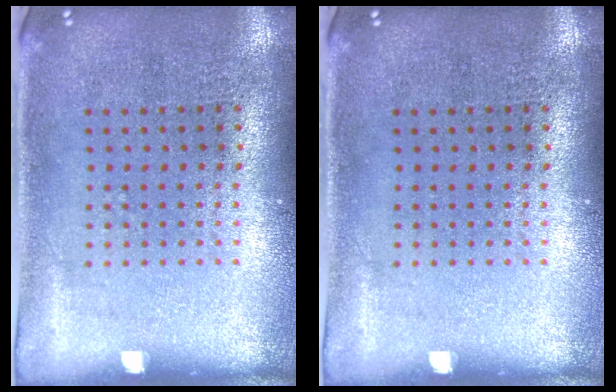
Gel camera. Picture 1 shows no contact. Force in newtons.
{"total": 0.0}